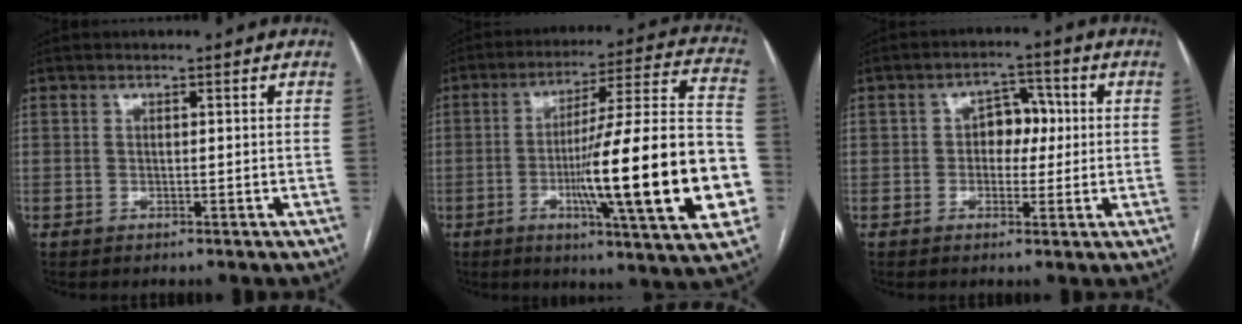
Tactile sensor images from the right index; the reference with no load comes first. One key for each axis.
{"total": 25.1, "fx": -5.7, "fy": 1.1, "fz": 24.4, "tx": -0.315, "ty": 0.000, "tz": -0.089}
{"total": 5.0, "fx": 0.3, "fy": 3.4, "fz": 3.7, "tx": -0.052, "ty": 0.021, "tz": 0.003}